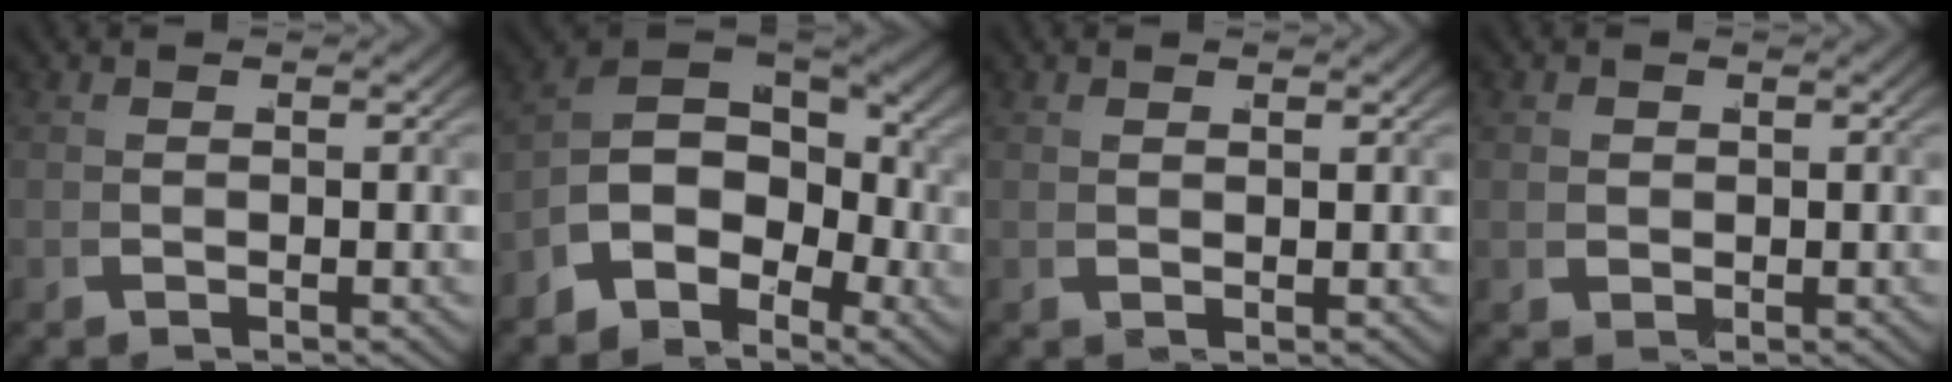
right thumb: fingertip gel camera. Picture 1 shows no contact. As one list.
[{"total": 9.0, "force": [0.4, 6.1, 6.6], "torque": [-0.139, -0.012, 0.004]}, {"total": 0.9, "force": [0.8, 0.1, 0.4], "torque": [-0.007, 0.001, 0.018]}, {"total": 1.4, "force": [0.5, 1.3, 0.4], "torque": [-0.011, -0.003, 0.011]}]